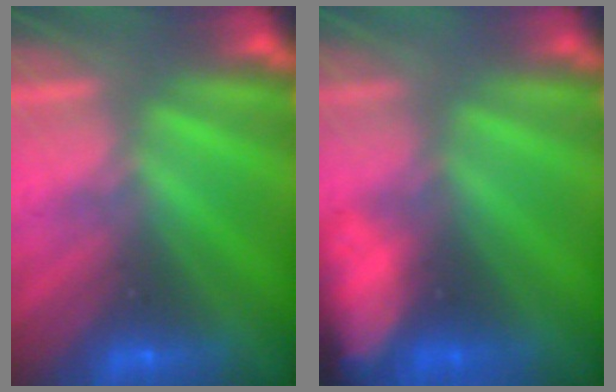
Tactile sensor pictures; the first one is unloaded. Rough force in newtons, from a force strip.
{"total": 5.7}